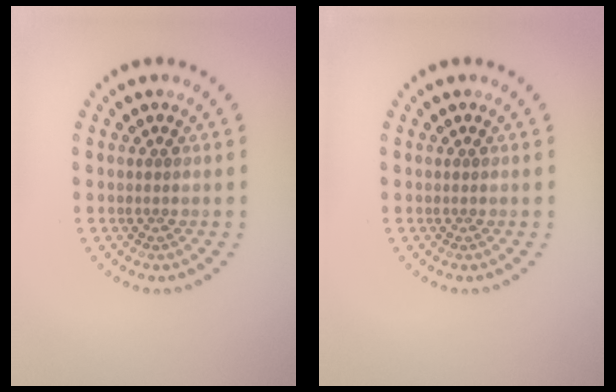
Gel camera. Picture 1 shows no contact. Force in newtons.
{"total": 0.0}